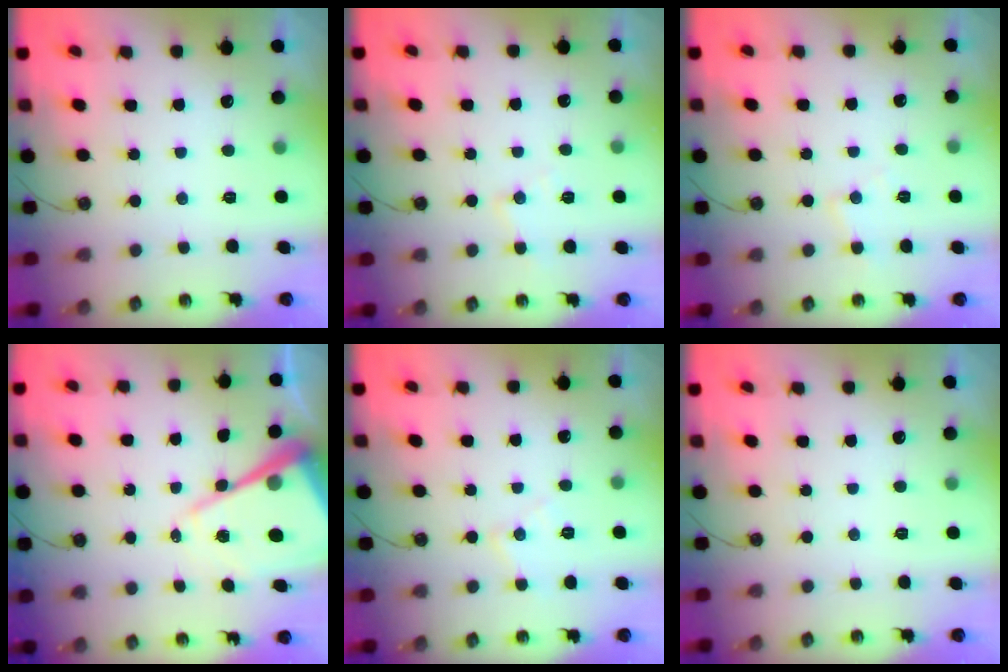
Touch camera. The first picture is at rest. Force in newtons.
{"total": 6.6, "press": 6.6, "slide": 0.4}
{"total": 5.8, "press": 5.8, "slide": 0.4}
{"total": 17.0, "press": 16.9, "slide": 1.8}
{"total": 6.9, "press": 6.9, "slide": 0.5}
{"total": 0.0}